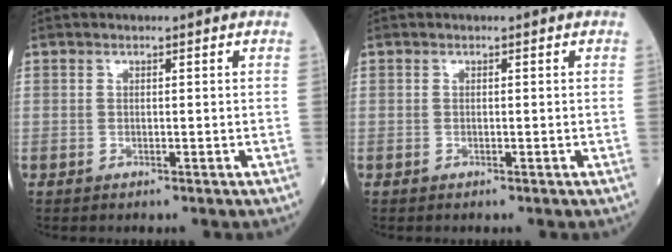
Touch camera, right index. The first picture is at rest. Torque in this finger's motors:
{"motor_torque": [0.00, 0.00, 0.00, 0.00]}